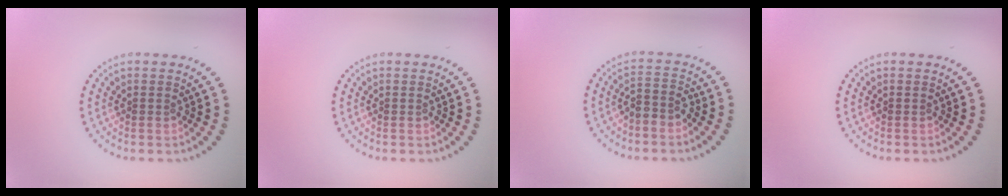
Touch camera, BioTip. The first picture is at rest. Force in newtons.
{"total": 0.0}
{"total": 2.0, "press": 1.6, "slide": 1.1}
{"total": 0.0}